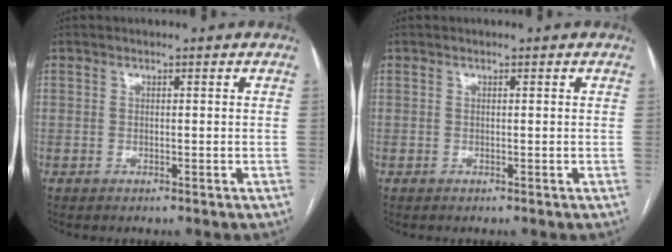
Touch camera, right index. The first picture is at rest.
{"total": 0.0}